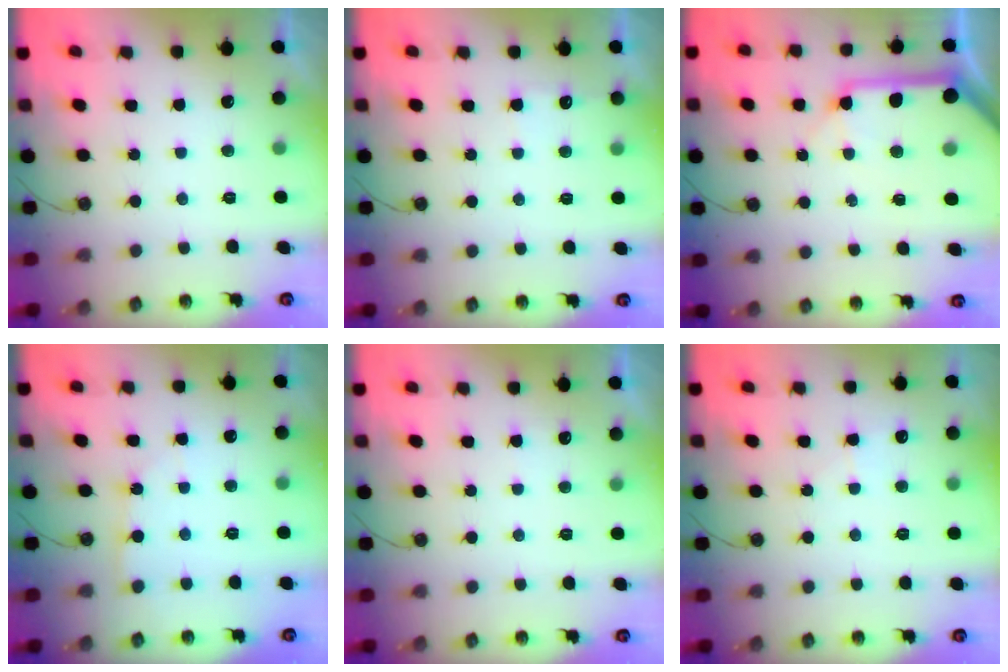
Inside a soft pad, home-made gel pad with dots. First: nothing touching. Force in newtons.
{"total": 4.9, "press": 4.9, "slide": 0.4}
{"total": 15.4, "press": 15.2, "slide": 2.2}
{"total": 4.2, "press": 4.2, "slide": 0.5}
{"total": 2.9, "press": 2.9, "slide": 0.5}
{"total": 4.6, "press": 4.5, "slide": 0.9}